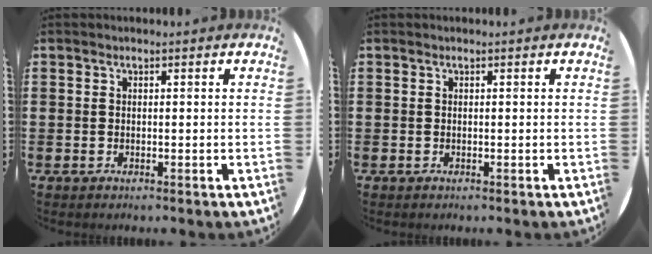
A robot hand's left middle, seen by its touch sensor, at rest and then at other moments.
{"total": 0.0}